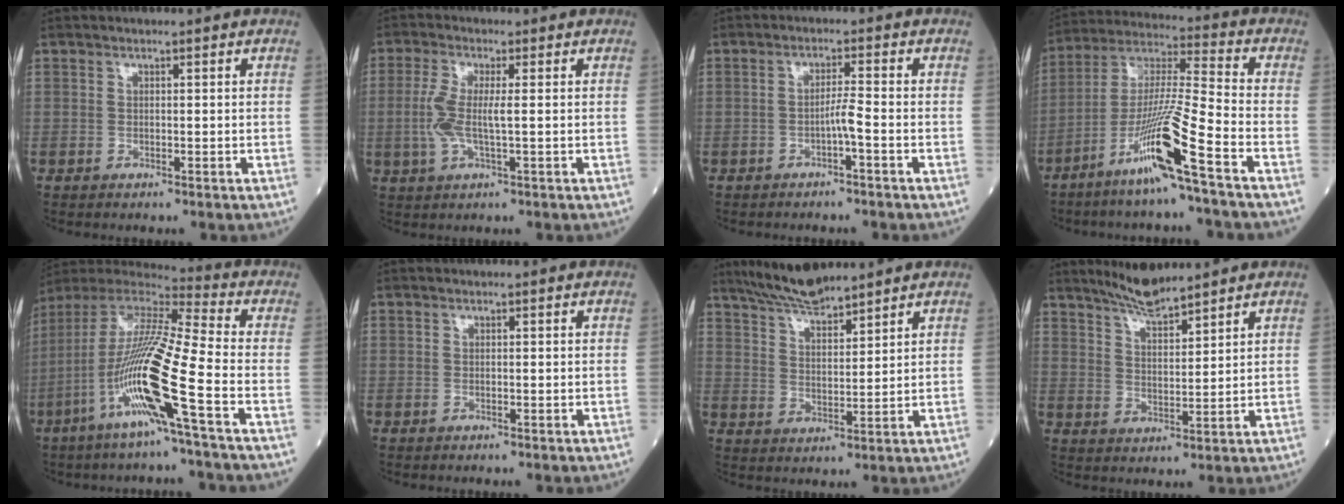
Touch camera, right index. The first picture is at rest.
{"total": 5.4, "force": [-0.2, 0.9, 5.3], "torque": [-0.128, -0.001, -0.008]}
{"total": 2.3, "force": [-1.2, -0.4, 2.0], "torque": [-0.033, 0.001, -0.023]}
{"total": 13.5, "force": [-7.3, -1.6, 11.3], "torque": [-0.225, -0.020, -0.142]}
{"total": 17.4, "force": [-6.4, -0.6, 16.2], "torque": [-0.327, -0.013, -0.132]}
{"total": 0.0}
{"total": 8.0, "force": [7.3, 0.7, 3.1], "torque": [-0.068, 0.006, 0.142]}
{"total": 6.3, "force": [5.8, 0.2, 2.4], "torque": [-0.050, -0.004, 0.113]}